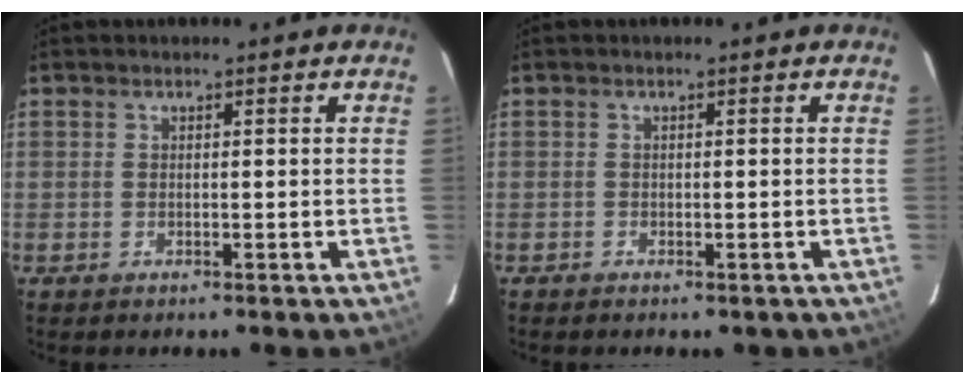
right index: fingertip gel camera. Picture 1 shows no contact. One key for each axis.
{"total": 1.7, "fx": -1.0, "fy": 1.3, "fz": 0.5, "tx": -0.012, "ty": -0.002, "tz": -0.011}